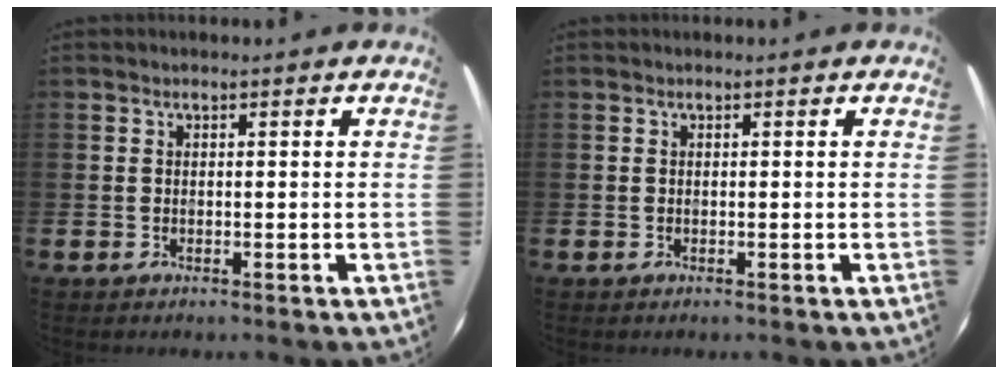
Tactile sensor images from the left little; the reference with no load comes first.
{"total": 0.0}